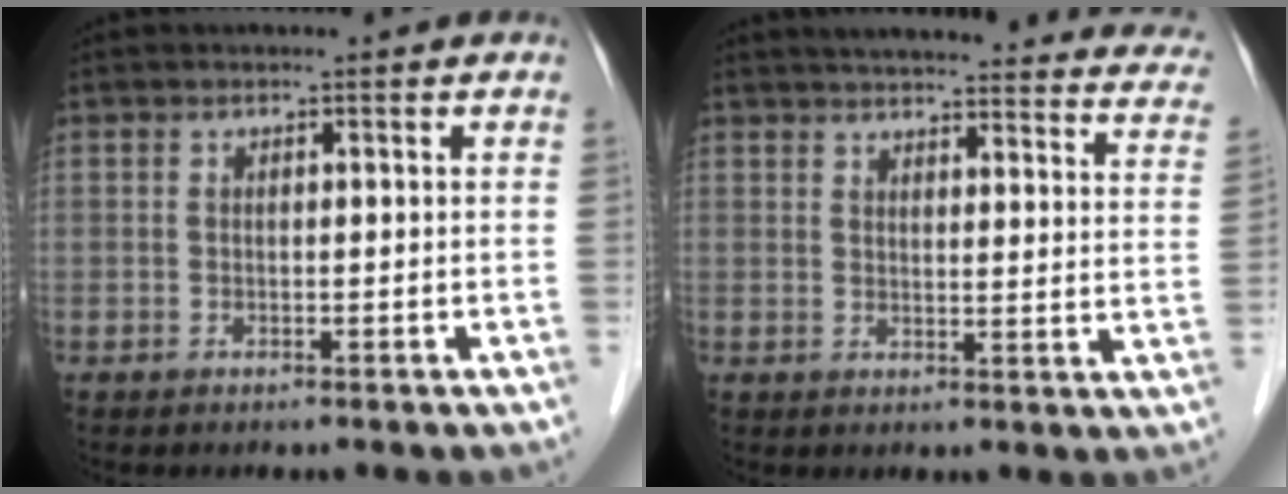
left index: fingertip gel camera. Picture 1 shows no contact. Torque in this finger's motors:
{"motor_torque": [0.22, -0.24, 0.27, 0.02]}